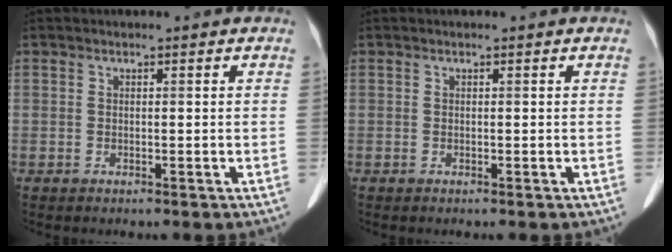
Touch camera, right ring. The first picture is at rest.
{"total": 0.0}